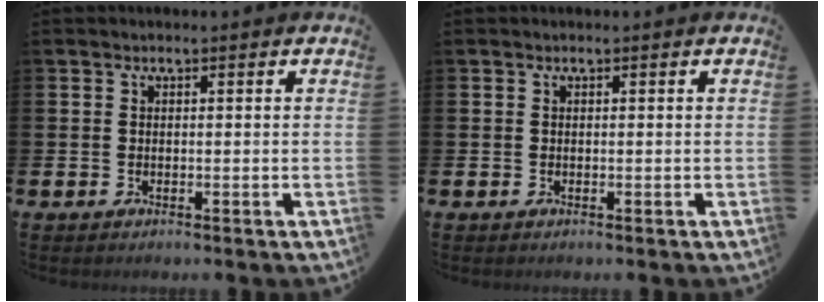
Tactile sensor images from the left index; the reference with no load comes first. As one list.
[{"total": 0.0}]